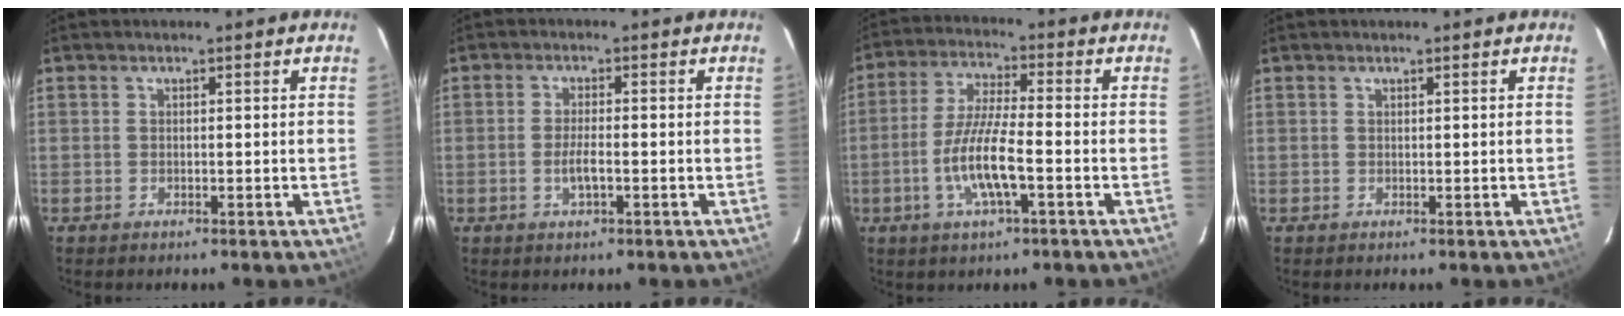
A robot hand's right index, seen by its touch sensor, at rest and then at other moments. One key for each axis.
{"total": 3.2, "fx": -1.1, "fy": 0.8, "fz": 2.9, "tx": -0.057, "ty": -0.005, "tz": -0.020}
{"total": 9.9, "fx": -3.3, "fy": 1.5, "fz": 9.2, "tx": -0.186, "ty": -0.006, "tz": -0.065}
{"total": 0.0}